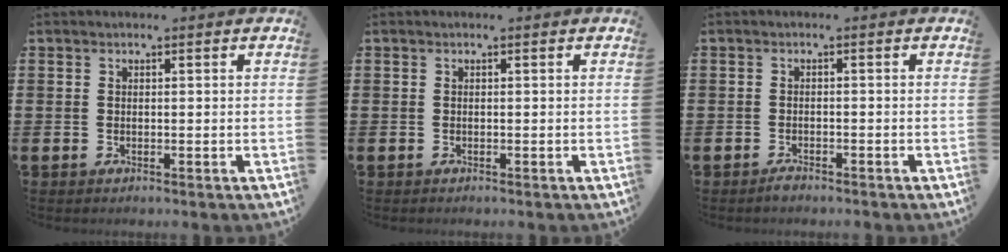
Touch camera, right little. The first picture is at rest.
{"total": 0.0}
{"total": 1.0, "force": [-0.9, 0.3, 0.3], "torque": [-0.008, 0.000, -0.019]}